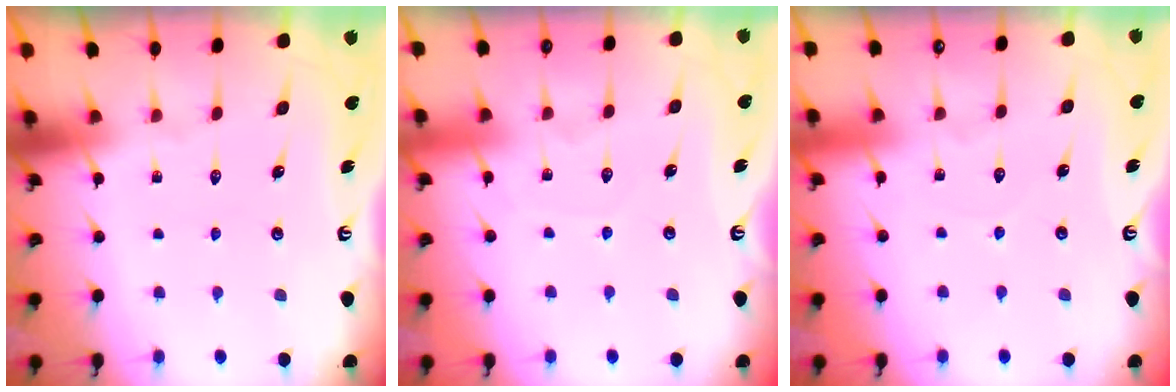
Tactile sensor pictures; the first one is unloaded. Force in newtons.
{"total": 4.4, "press": 4.4, "slide": 0.5}
{"total": 2.1, "press": 2.1, "slide": 0.2}